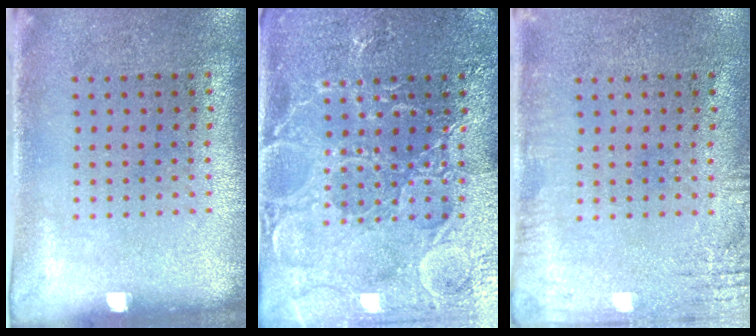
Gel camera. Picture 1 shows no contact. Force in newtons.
{"total": 4.4, "press": 4.4, "slide": 0.5}
{"total": 2.5, "press": 2.5, "slide": 0.2}